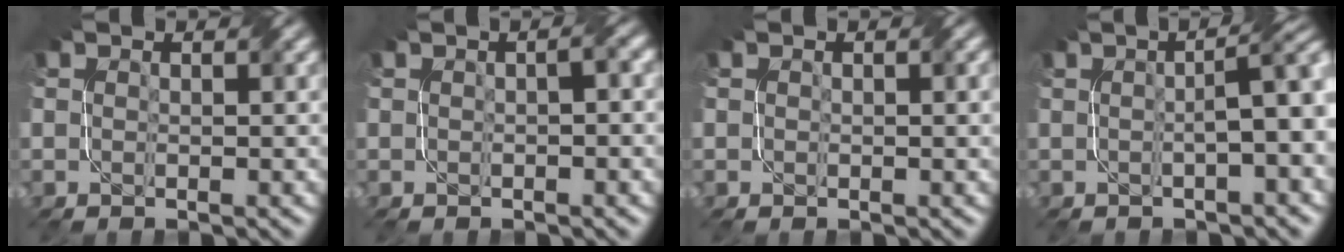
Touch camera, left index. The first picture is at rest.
{"total": 1.5, "force": [0.2, 0.2, 1.5], "torque": [-0.024, 0.007, -0.001]}
{"total": 1.1, "force": [0.5, 0.5, 0.8], "torque": [-0.010, 0.001, 0.008]}
{"total": 5.5, "force": [0.3, 1.4, 5.3], "torque": [-0.054, 0.018, 0.005]}